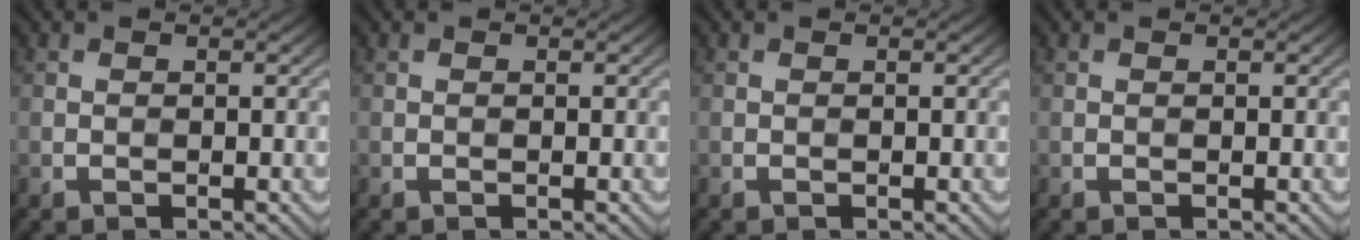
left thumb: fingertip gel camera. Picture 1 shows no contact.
{"total": 0.0}
{"total": 0.0}
{"total": 0.0}